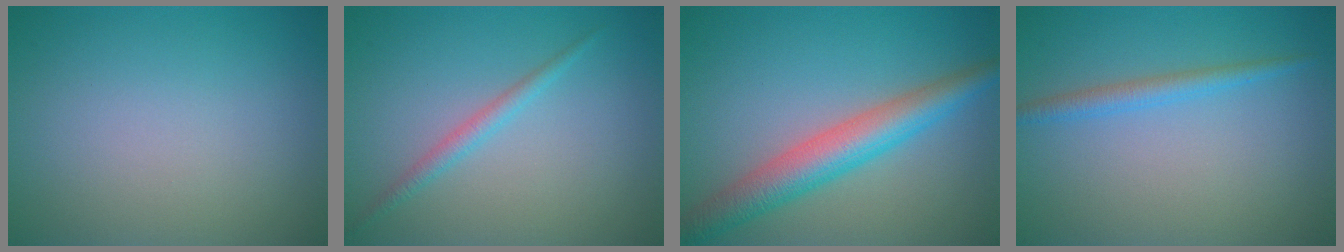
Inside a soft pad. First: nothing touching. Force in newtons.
{"total": 1.5, "press": 1.5, "slide": 0.1}
{"total": 5.5, "press": 5.5, "slide": 0.1}
{"total": 1.9, "press": 1.9, "slide": 0.1}